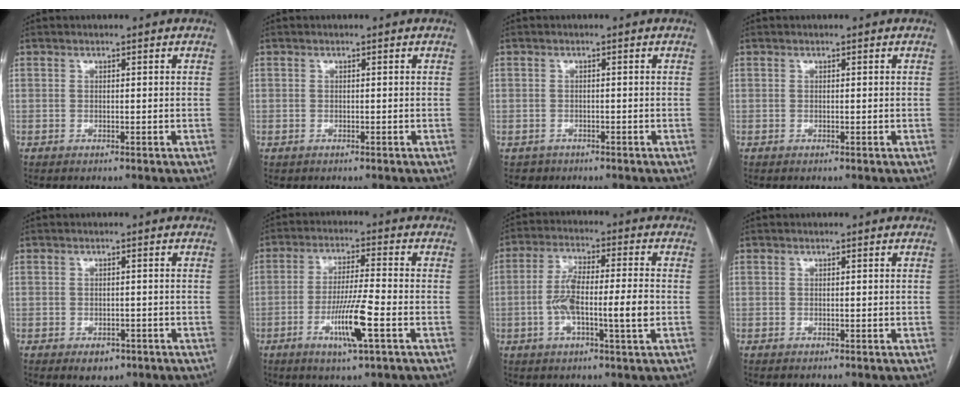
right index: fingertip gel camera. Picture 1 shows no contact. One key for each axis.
{"total": 0.6, "fx": -0.2, "fy": 0.6, "fz": 0.0, "tx": -0.002, "ty": 0.006, "tz": -0.004}
{"total": 2.2, "fx": -1.2, "fy": 1.9, "fz": -0.2, "tx": -0.003, "ty": 0.008, "tz": -0.018}
{"total": 0.0}
{"total": 2.8, "fx": -1.6, "fy": 1.8, "fz": 1.4, "tx": -0.015, "ty": 0.001, "tz": -0.009}
{"total": 8.9, "fx": -3.3, "fy": 0.0, "fz": 8.3, "tx": -0.158, "ty": -0.011, "tz": -0.061}
{"total": 10.3, "fx": -1.8, "fy": 1.4, "fz": 10.0, "tx": -0.188, "ty": 0.015, "tz": -0.034}
{"total": 0.0}